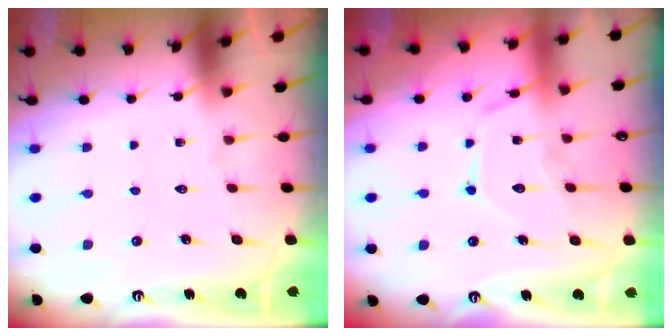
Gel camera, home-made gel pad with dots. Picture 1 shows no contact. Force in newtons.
{"total": 12.4, "press": 12.4, "slide": 1.1}